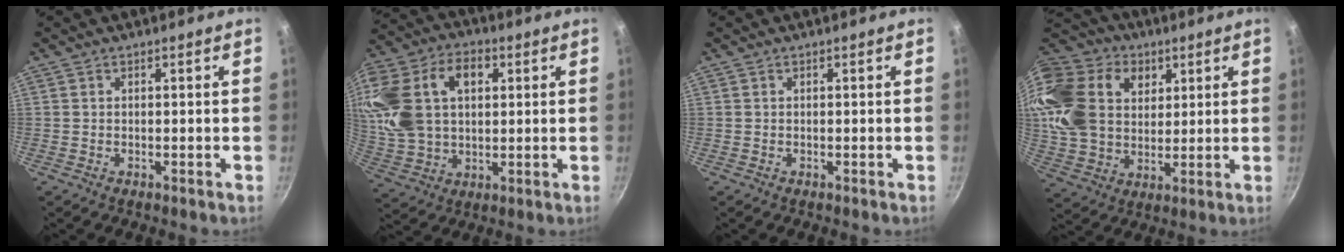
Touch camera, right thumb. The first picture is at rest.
{"total": 20.8, "force": [4.9, 14.1, 14.5], "torque": [-0.283, 0.019, 0.090]}
{"total": 0.0}
{"total": 24.2, "force": [8.3, 18.0, 13.8], "torque": [-0.272, 0.012, 0.154]}